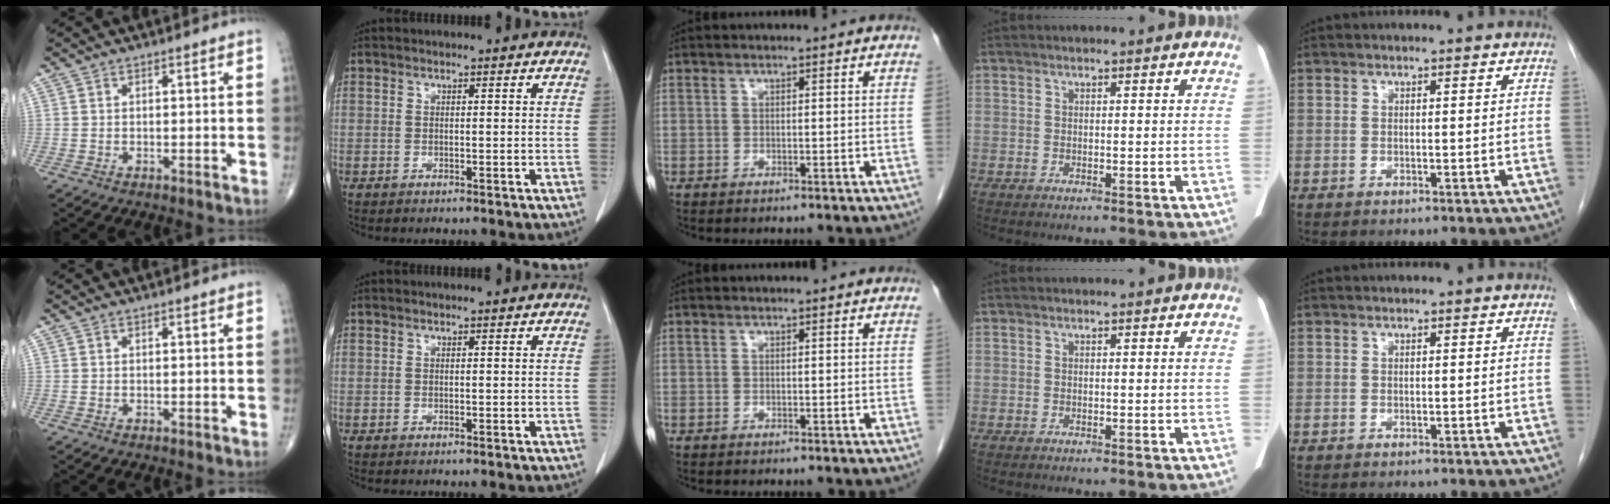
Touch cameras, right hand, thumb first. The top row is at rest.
{}